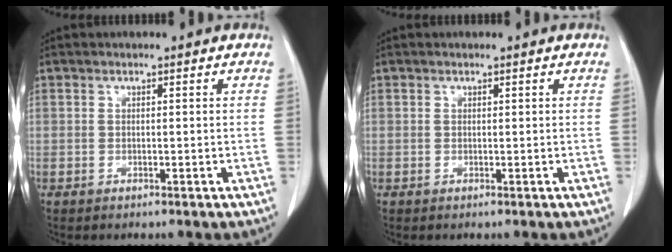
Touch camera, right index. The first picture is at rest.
{"total": 0.0}